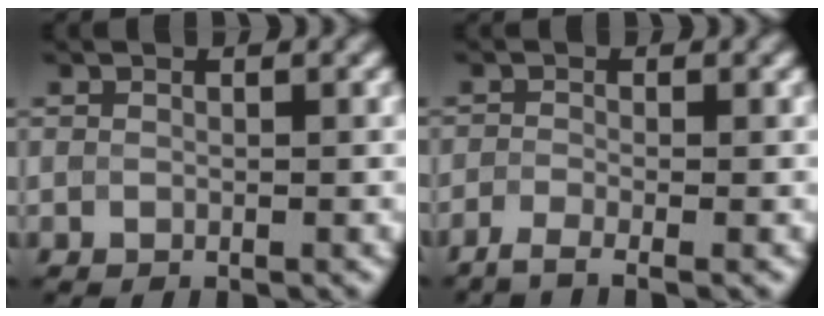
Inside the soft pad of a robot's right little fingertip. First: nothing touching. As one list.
[{"total": 2.4, "force": [-2.2, 0.1, 0.9], "torque": [-0.014, -0.007, -0.047]}]